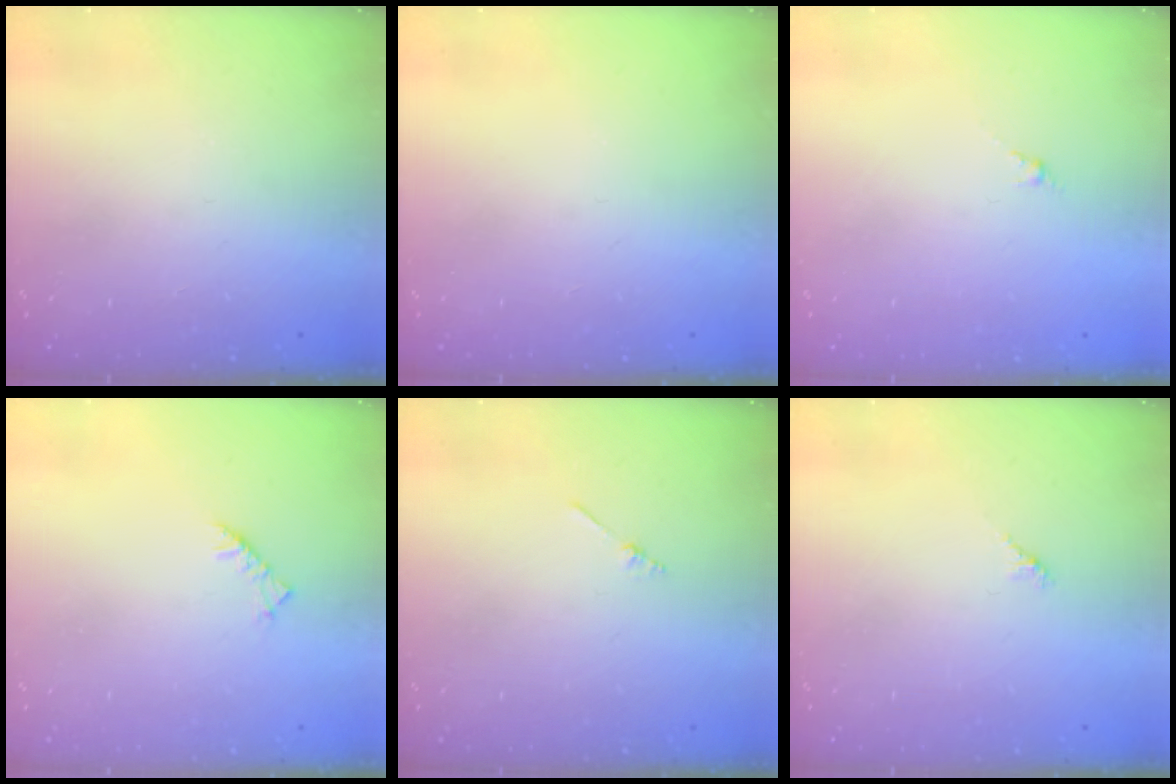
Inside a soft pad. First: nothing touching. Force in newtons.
{"total": 0.0}
{"total": 0.0}
{"total": 2.5, "press": 2.4, "slide": 0.7}
{"total": 1.3, "press": 1.3, "slide": 0.3}
{"total": 1.7, "press": 1.6, "slide": 0.5}